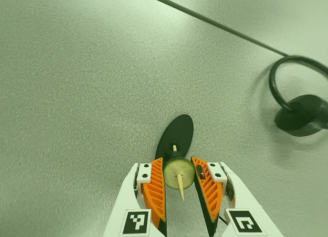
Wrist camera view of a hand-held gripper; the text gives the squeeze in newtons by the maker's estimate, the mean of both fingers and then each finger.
{"total": 10.3, "left": 10.6, "right": 10.0}